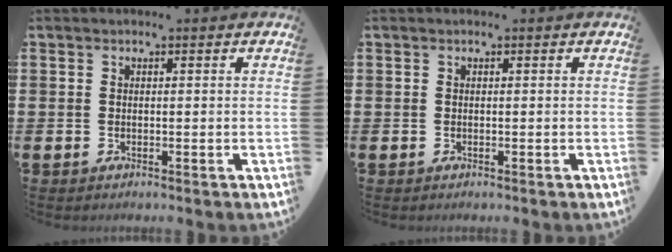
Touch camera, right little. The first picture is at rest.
{"total": 0.0}